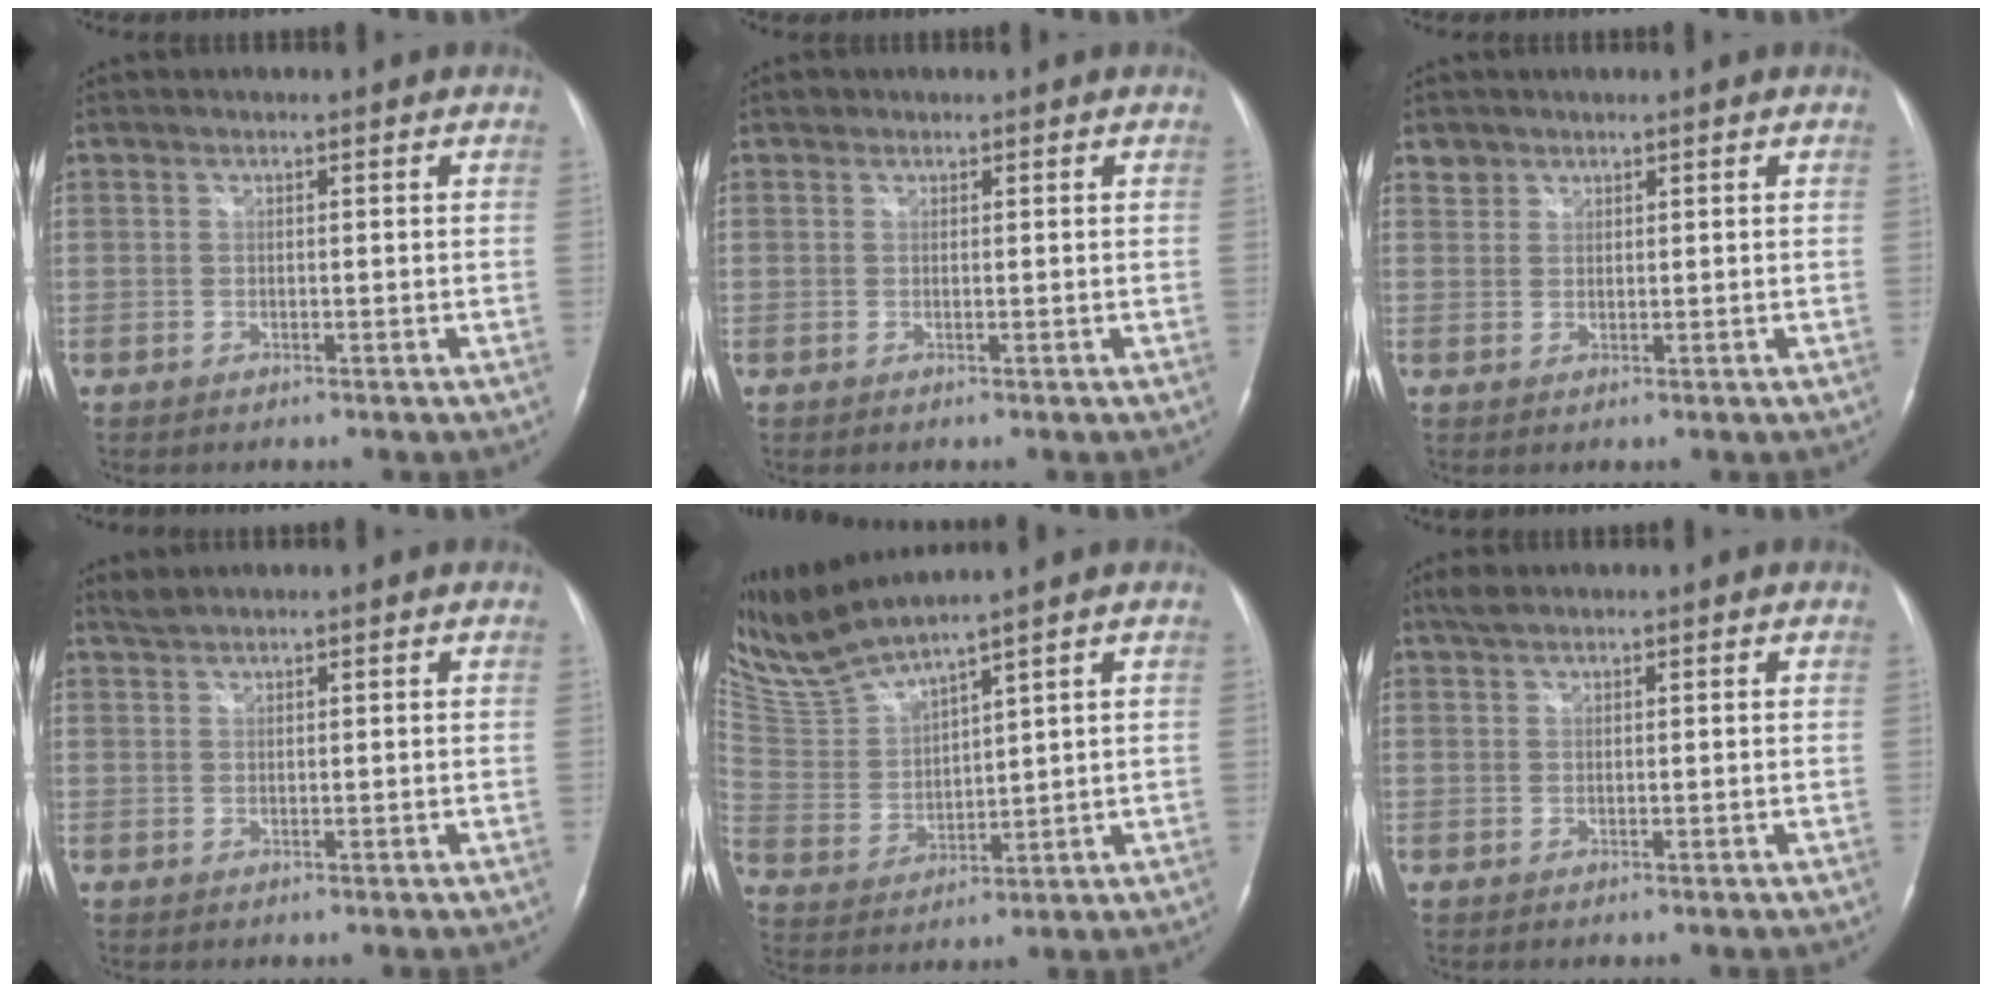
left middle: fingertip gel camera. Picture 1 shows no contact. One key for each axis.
{"total": 0.6, "fx": 0.5, "fy": 0.4, "fz": 0.0, "tx": -0.003, "ty": 0.003, "tz": 0.008}
{"total": 1.7, "fx": 1.3, "fy": 1.0, "fz": -0.2, "tx": 0.010, "ty": 0.006, "tz": 0.019}
{"total": 1.2, "fx": 1.2, "fy": -0.2, "fz": 0.2, "tx": -0.009, "ty": 0.009, "tz": 0.030}
{"total": 9.7, "fx": 8.8, "fy": -0.7, "fz": 3.8, "tx": -0.099, "ty": 0.002, "tz": 0.190}
{"total": 1.8, "fx": 1.5, "fy": 0.5, "fz": 0.9, "tx": -0.023, "ty": 0.014, "tz": 0.030}